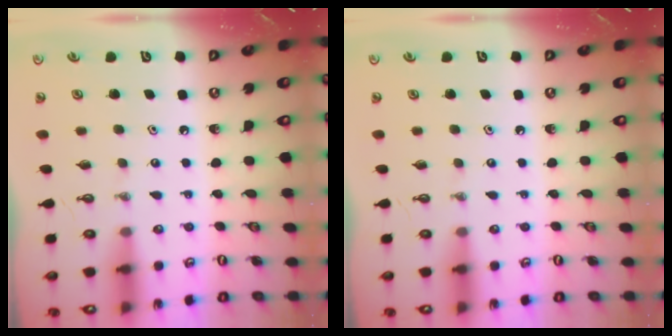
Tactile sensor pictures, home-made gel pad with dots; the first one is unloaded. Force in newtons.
{"total": 0.0}